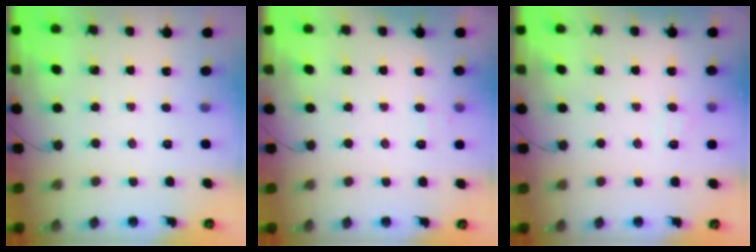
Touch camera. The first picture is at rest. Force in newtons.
{"total": 5.5, "press": 5.3, "slide": 1.5}
{"total": 4.2, "press": 4.1, "slide": 1.1}